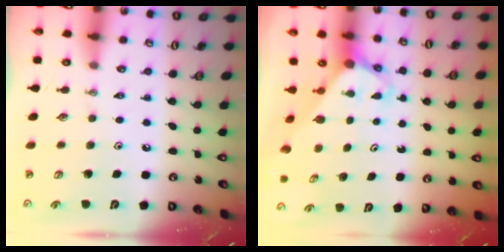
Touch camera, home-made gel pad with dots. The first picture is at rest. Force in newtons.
{"total": 3.2, "press": 3.2, "slide": 0.2}